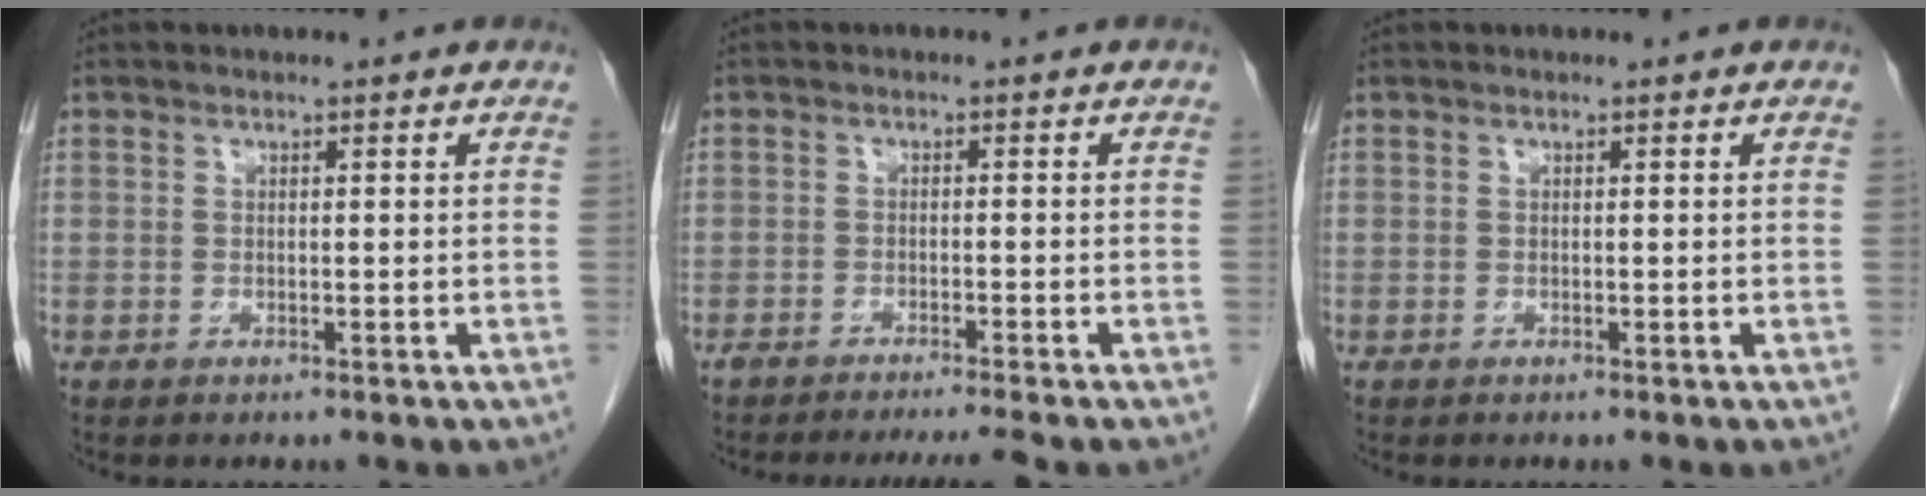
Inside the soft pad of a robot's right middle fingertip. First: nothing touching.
{"total": 5.0, "force": [-4.3, -0.4, 2.4], "torque": [-0.027, -0.007, -0.067]}
{"total": 0.0}